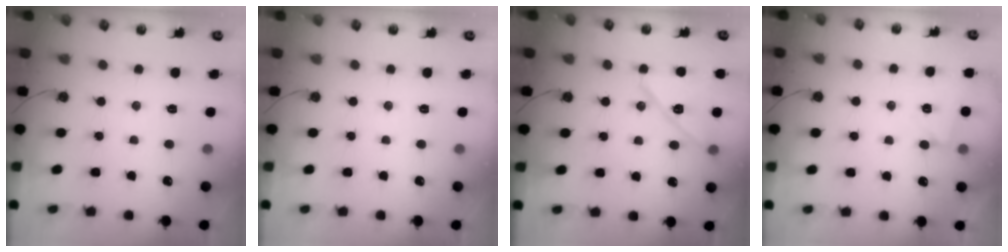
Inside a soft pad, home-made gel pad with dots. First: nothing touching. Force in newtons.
{"total": 0.0}
{"total": 13.3, "press": 12.7, "slide": 4.1}
{"total": 3.5, "press": 3.3, "slide": 1.1}